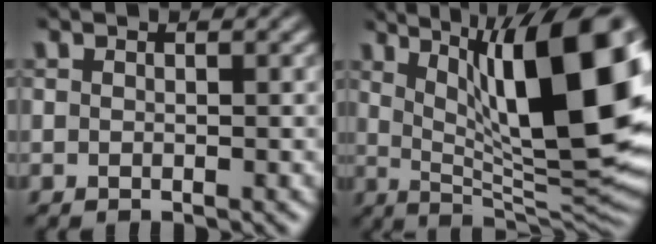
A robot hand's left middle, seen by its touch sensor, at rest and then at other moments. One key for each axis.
{"total": 16.2, "fx": 4.9, "fy": 4.8, "fz": 14.7, "tx": -0.198, "ty": 0.002, "tz": 0.083}